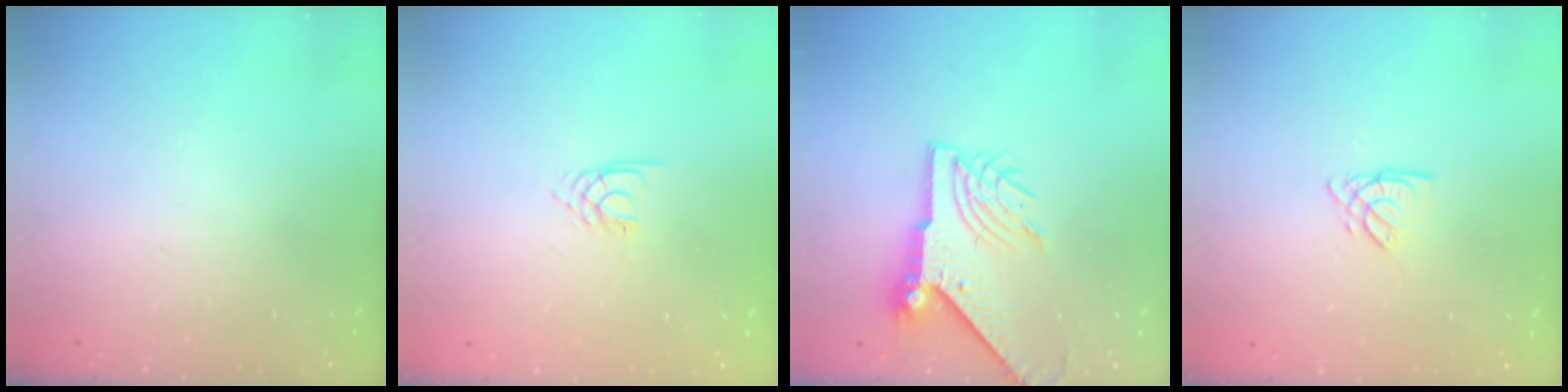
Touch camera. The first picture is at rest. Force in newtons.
{"total": 1.9, "press": 1.9, "slide": 0.2}
{"total": 9.2, "press": 9.1, "slide": 1.3}
{"total": 2.7, "press": 2.7, "slide": 0.3}